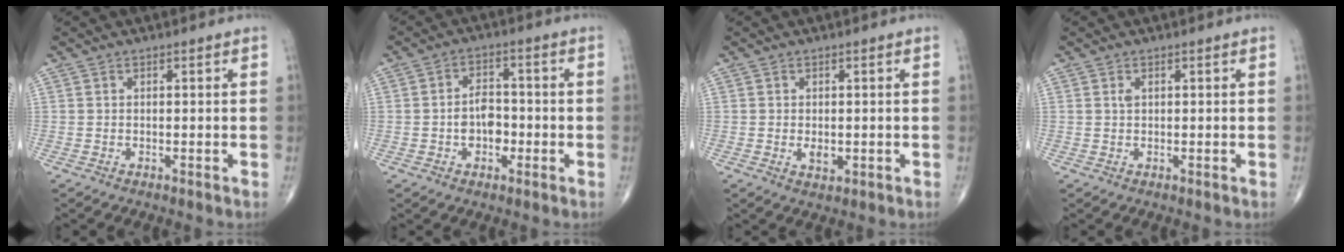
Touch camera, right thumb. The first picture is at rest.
{"total": 5.8, "force": [-1.3, 3.9, 4.1], "torque": [-0.051, 0.021, -0.024]}
{"total": 2.3, "force": [-0.3, 1.5, 1.8], "torque": [-0.025, -0.004, -0.001]}
{"total": 1.0, "force": [0.4, 0.6, 0.8], "torque": [-0.016, 0.004, 0.010]}